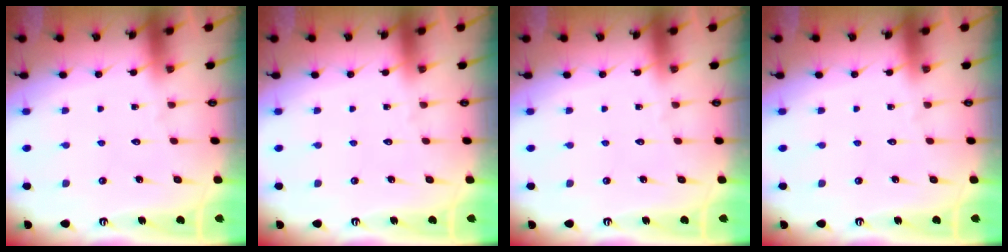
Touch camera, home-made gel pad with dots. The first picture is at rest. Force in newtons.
{"total": 0.0}
{"total": 0.0}
{"total": 0.0}